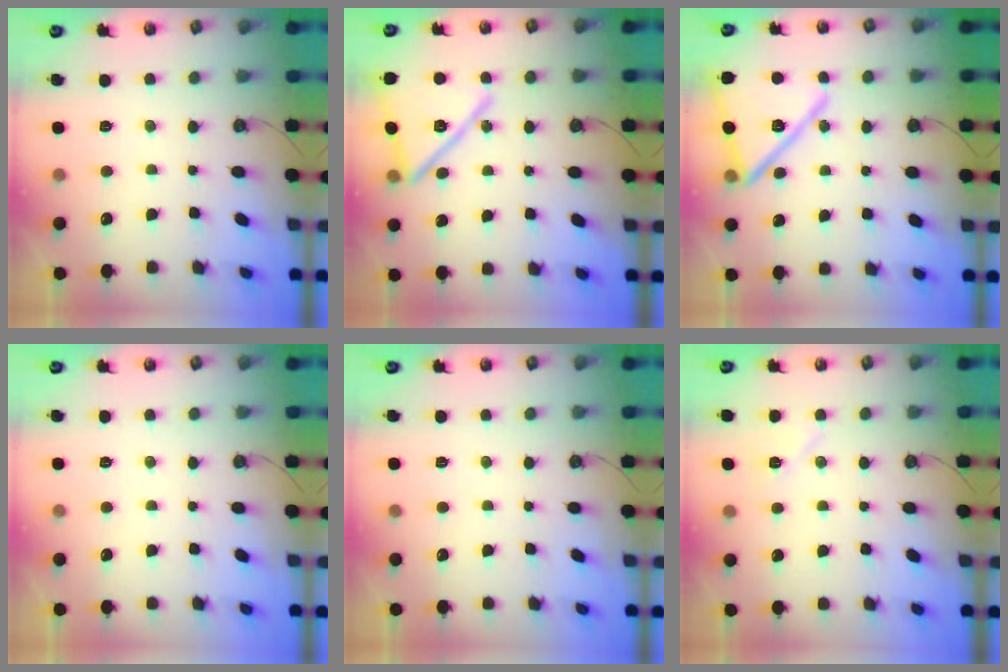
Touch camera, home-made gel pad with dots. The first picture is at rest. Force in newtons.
{"total": 18.2, "press": 18.1, "slide": 0.7}
{"total": 18.9, "press": 18.9, "slide": 1.2}
{"total": 0.0}
{"total": 0.0}
{"total": 6.6, "press": 6.4, "slide": 1.7}